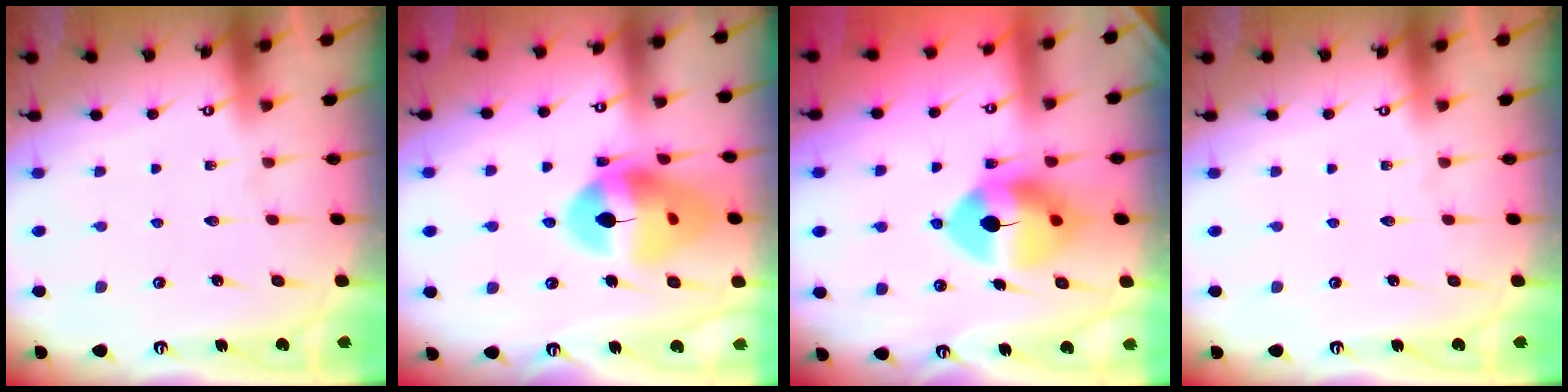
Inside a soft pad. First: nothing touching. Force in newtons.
{"total": 16.9, "press": 16.8, "slide": 2.0}
{"total": 10.0, "press": 9.9, "slide": 1.6}
{"total": 0.0}